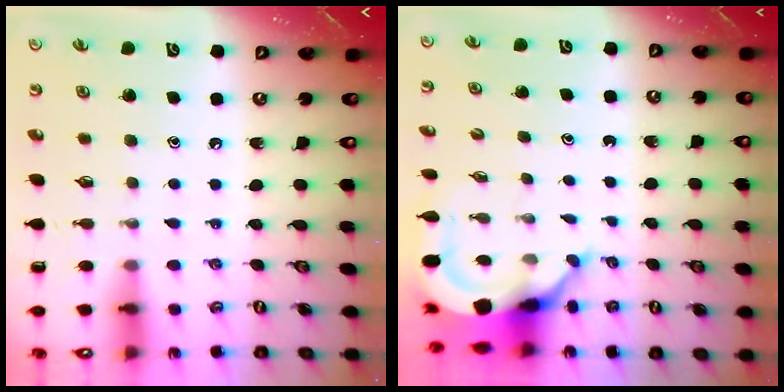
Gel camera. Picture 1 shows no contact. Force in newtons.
{"total": 5.9, "press": 5.9, "slide": 0.7}